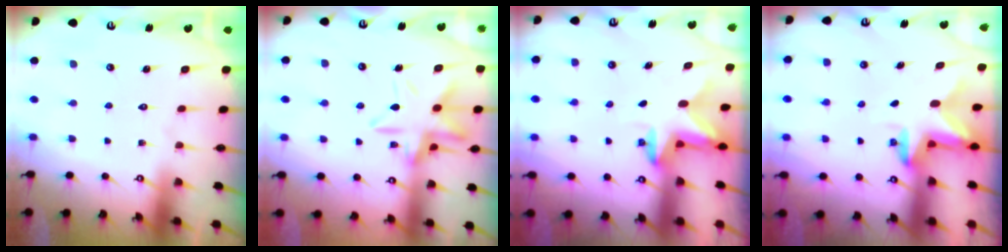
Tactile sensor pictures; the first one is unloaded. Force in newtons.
{"total": 13.3, "press": 13.3, "slide": 1.2}
{"total": 2.8, "press": 2.8, "slide": 0.6}
{"total": 2.7, "press": 2.6, "slide": 0.5}